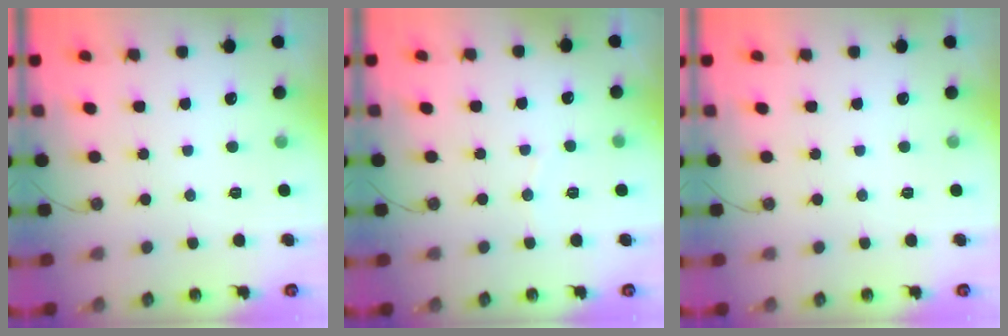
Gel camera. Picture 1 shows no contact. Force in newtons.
{"total": 3.0, "press": 3.0, "slide": 0.4}
{"total": 0.0}